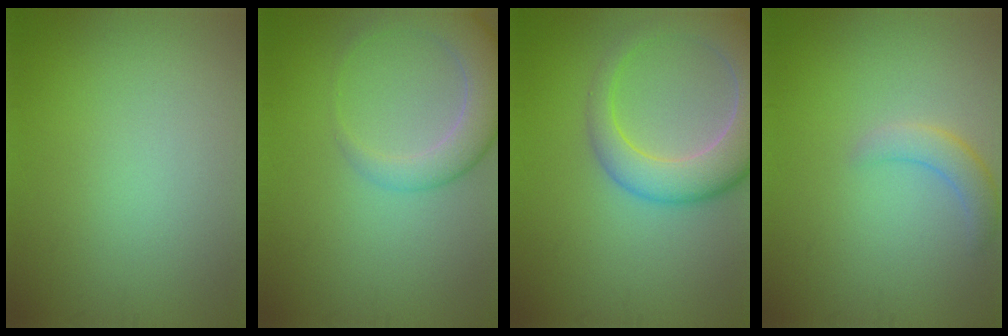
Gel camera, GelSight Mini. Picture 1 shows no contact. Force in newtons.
{"total": 4.8, "press": 4.8, "slide": 0.4}
{"total": 7.8, "press": 7.8, "slide": 0.8}
{"total": 2.2, "press": 2.2, "slide": 0.1}